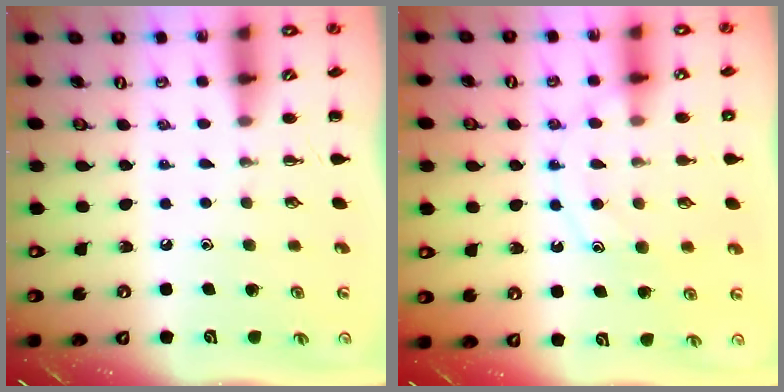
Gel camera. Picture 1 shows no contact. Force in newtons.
{"total": 11.9, "press": 11.9, "slide": 0.8}